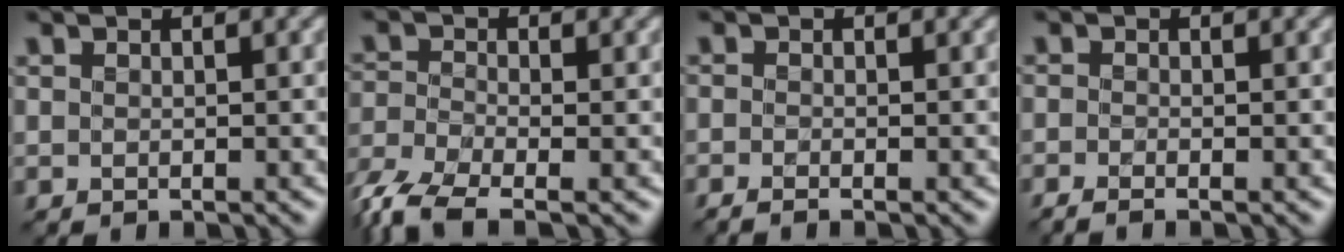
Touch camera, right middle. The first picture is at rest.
{"total": 5.4, "force": [-3.9, 1.8, 3.3], "torque": [-0.078, -0.016, -0.091]}
{"total": 1.1, "force": [-0.9, 0.1, 0.6], "torque": [-0.008, -0.010, -0.020]}
{"total": 1.5, "force": [-1.2, 0.1, 0.8], "torque": [-0.011, -0.011, -0.025]}